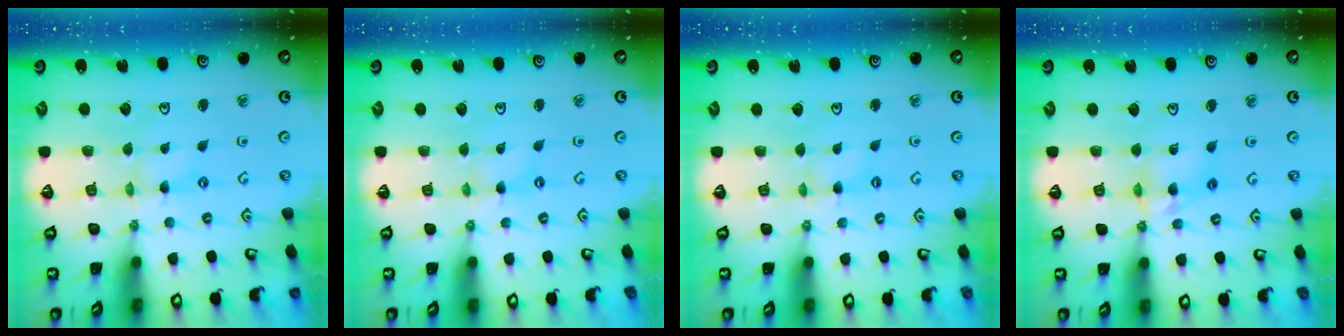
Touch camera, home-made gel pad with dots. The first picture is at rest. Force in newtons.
{"total": 0.6, "press": 0.6, "slide": 0.1}
{"total": 2.1, "press": 2.1, "slide": 0.4}
{"total": 7.9, "press": 7.9, "slide": 0.6}